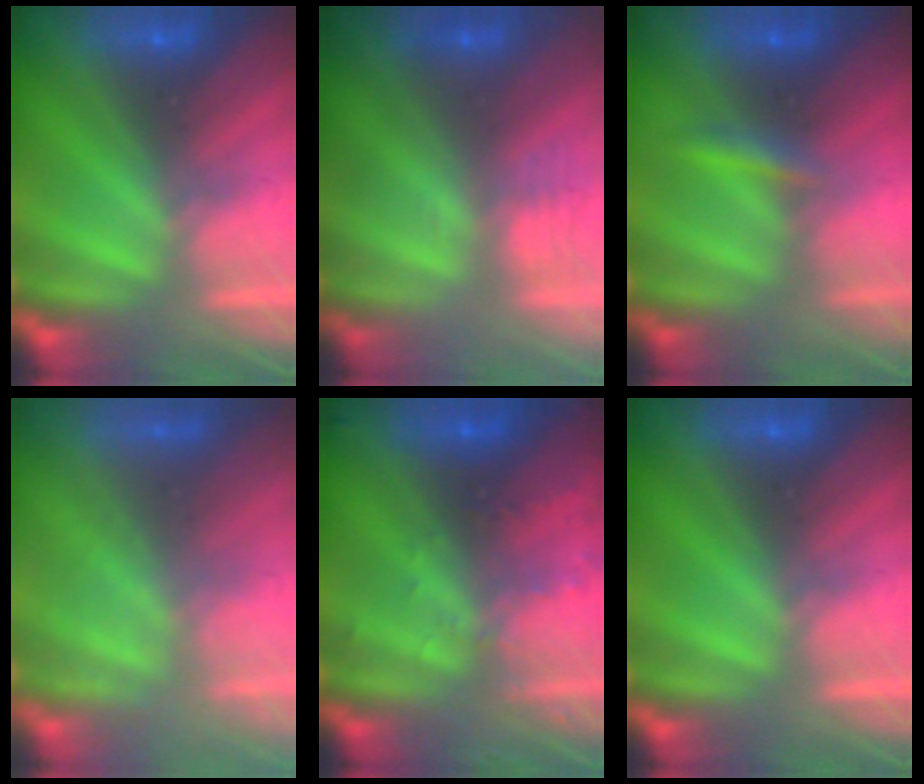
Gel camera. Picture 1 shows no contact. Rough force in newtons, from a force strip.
{"total": 2.6}
{"total": 2.4}
{"total": 2.9}
{"total": 3.0}
{"total": 0.0}